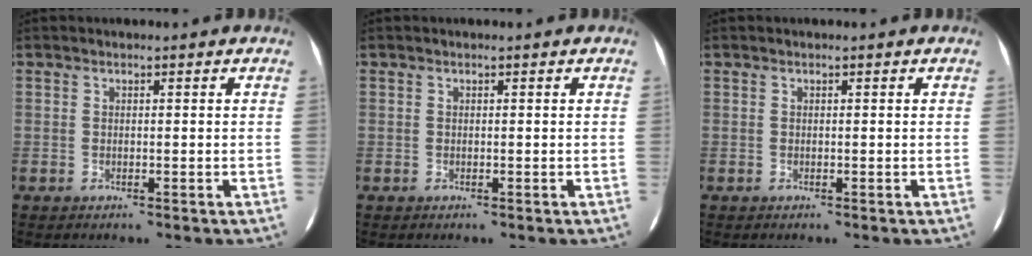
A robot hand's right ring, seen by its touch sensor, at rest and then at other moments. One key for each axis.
{"total": 0.0}
{"total": 0.0}